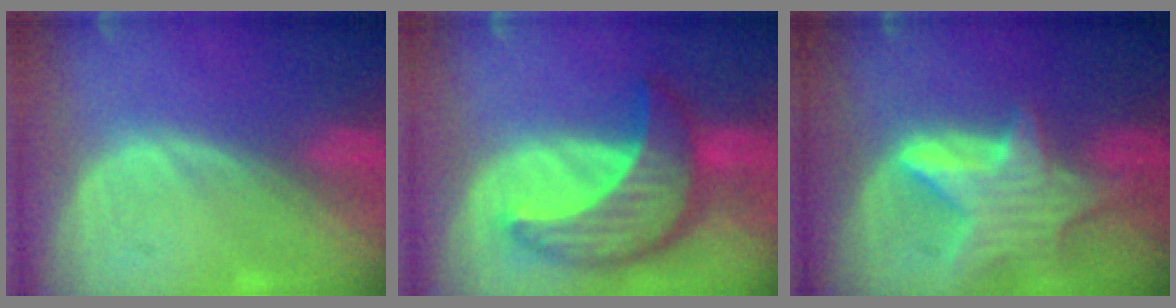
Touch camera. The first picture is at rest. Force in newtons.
{"total": 10.0, "press": 10.0, "slide": 0.7}
{"total": 8.1, "press": 7.3, "slide": 3.6}